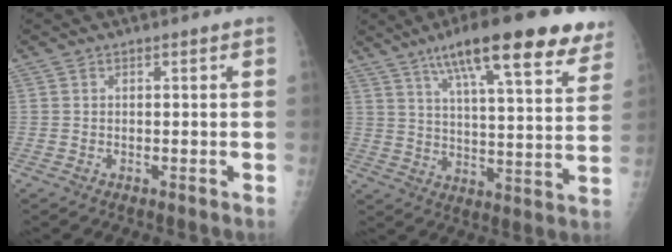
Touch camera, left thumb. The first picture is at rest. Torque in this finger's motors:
{"motor_torque": [0.34, 0.36, 0.90, -0.61, 0.14]}